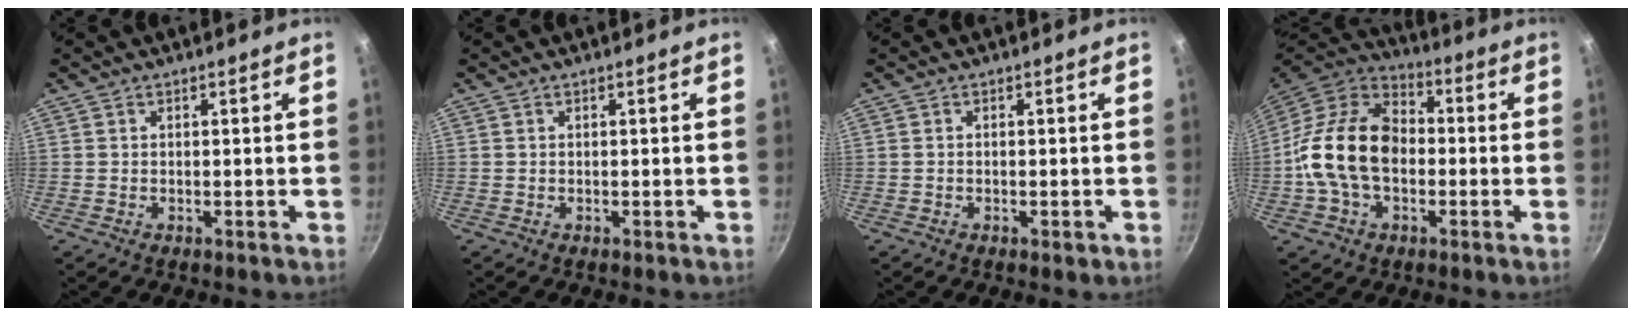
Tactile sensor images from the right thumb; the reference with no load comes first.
{"total": 0.0}
{"total": 1.0, "force": [-0.5, 0.4, 0.8], "torque": [-0.014, 0.003, -0.009]}
{"total": 18.1, "force": [-1.7, 12.4, 13.1], "torque": [-0.210, 0.037, -0.046]}